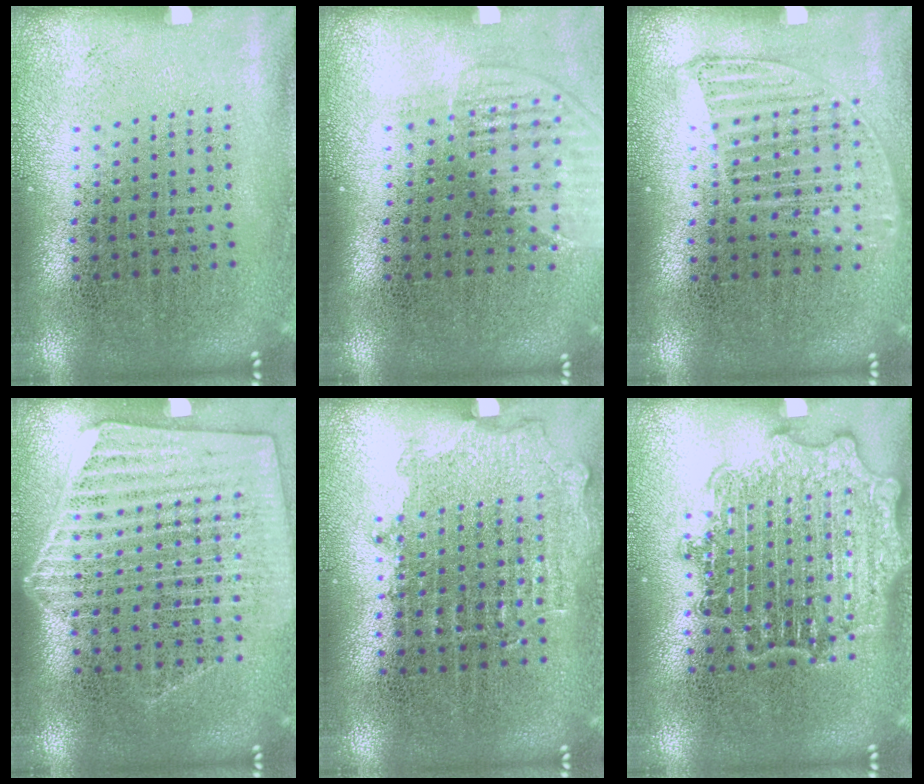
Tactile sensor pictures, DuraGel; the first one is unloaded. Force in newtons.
{"total": 1.4, "press": 1.3, "slide": 0.5}
{"total": 1.3, "press": 1.1, "slide": 0.6}
{"total": 1.7, "press": 1.6, "slide": 0.7}
{"total": 0.8, "press": 0.8, "slide": 0.3}
{"total": 3.0, "press": 3.0, "slide": 0.5}